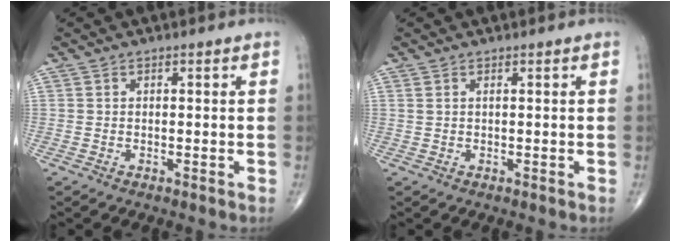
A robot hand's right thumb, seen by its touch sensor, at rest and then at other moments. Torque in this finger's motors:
{"motor_torque": [0.32, -0.50, -0.01, -0.03, 0.01]}